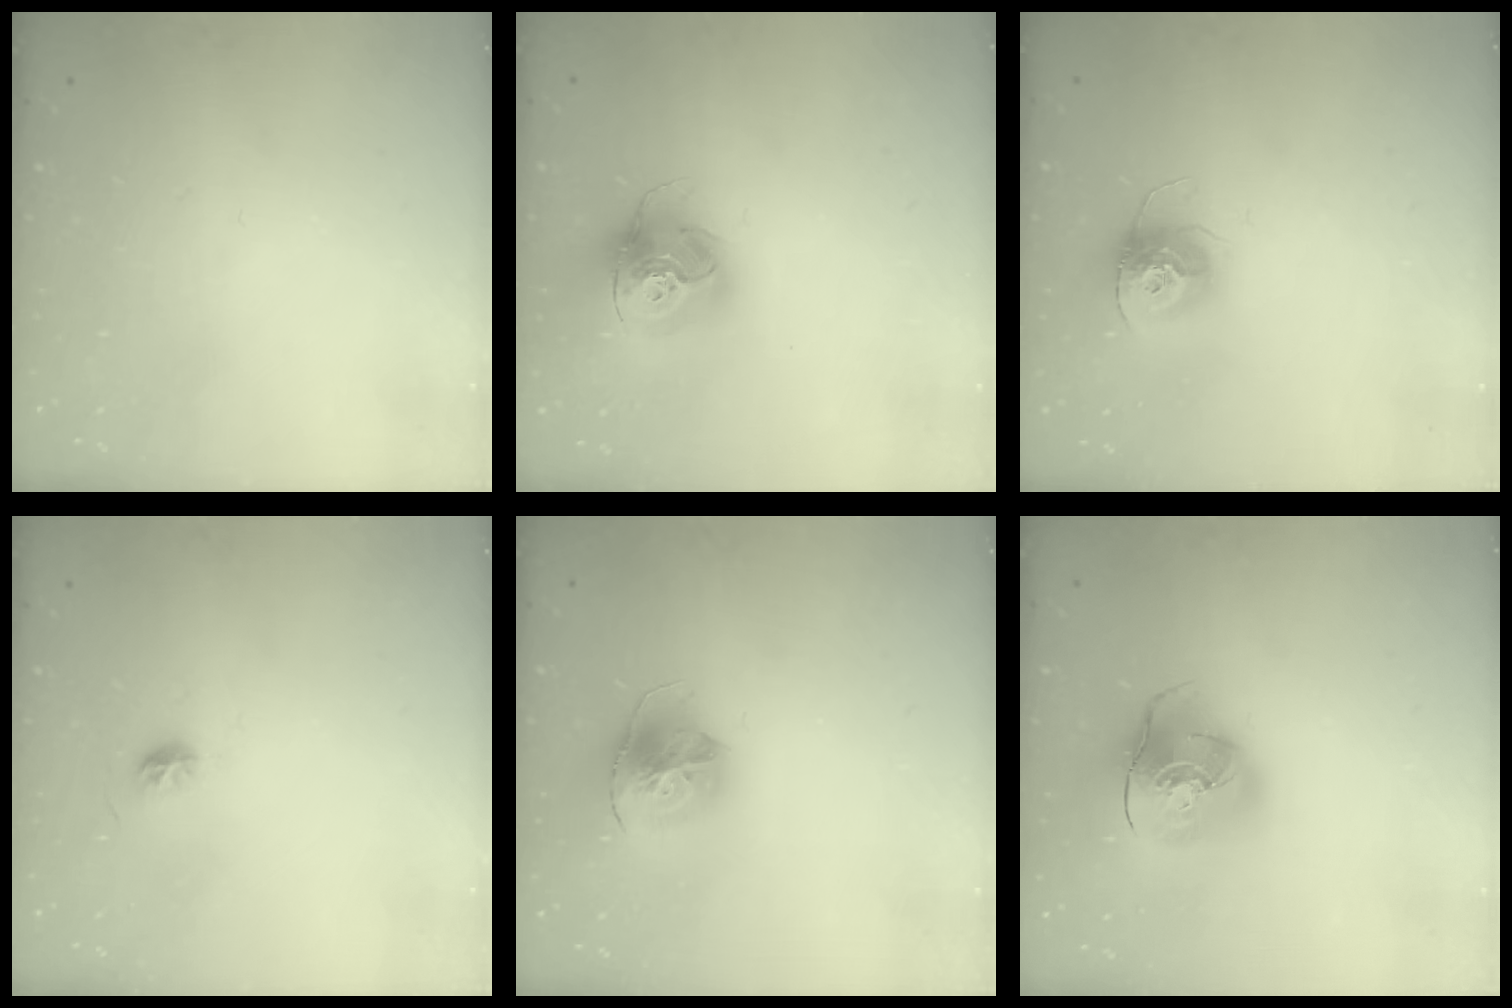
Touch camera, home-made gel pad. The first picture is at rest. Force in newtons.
{"total": 17.2, "press": 17.1, "slide": 2.0}
{"total": 12.3, "press": 12.3, "slide": 1.0}
{"total": 5.3, "press": 5.2, "slide": 1.0}
{"total": 15.6, "press": 15.5, "slide": 1.6}
{"total": 16.2, "press": 16.0, "slide": 2.6}